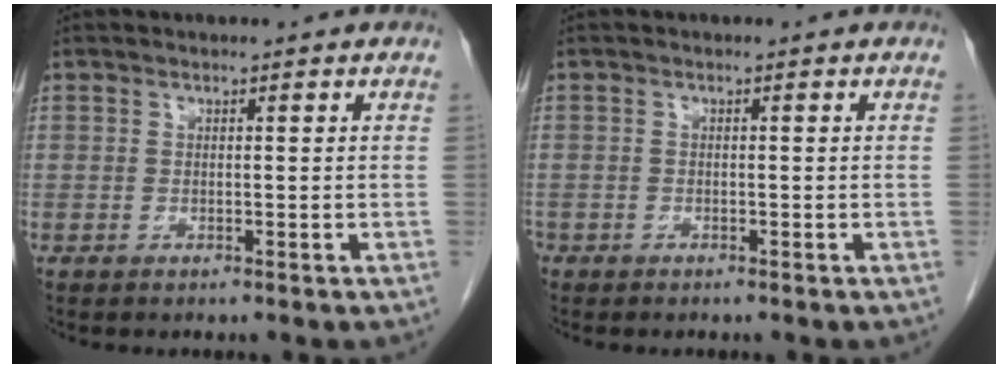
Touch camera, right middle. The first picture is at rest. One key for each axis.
{"total": 0.9, "fx": -0.6, "fy": 0.6, "fz": 0.1, "tx": -0.008, "ty": 0.001, "tz": -0.012}